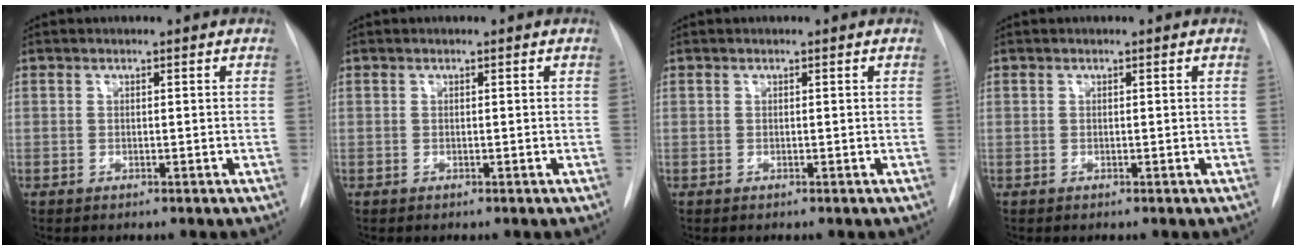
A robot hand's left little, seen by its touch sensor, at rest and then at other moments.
{"total": 0.0}
{"total": 0.0}
{"total": 0.0}